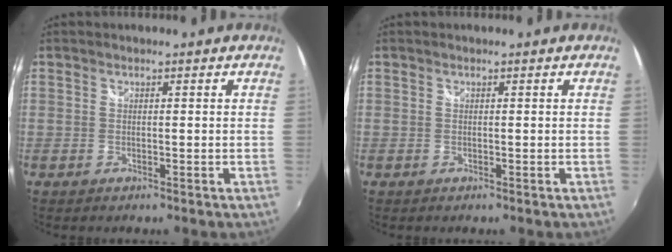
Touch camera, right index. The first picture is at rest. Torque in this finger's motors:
{"motor_torque": [-0.06, 0.06, 0.00, 0.00]}